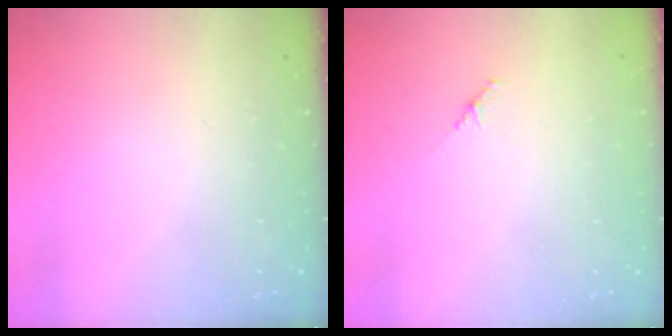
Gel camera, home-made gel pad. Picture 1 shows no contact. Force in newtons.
{"total": 2.9, "press": 2.8, "slide": 0.8}